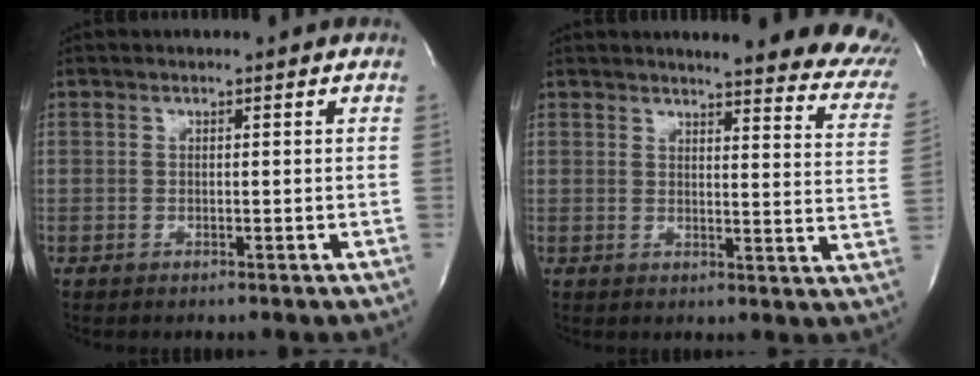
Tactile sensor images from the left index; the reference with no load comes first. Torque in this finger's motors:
{"motor_torque": [0.24, -0.34, 0.48, 0.09]}